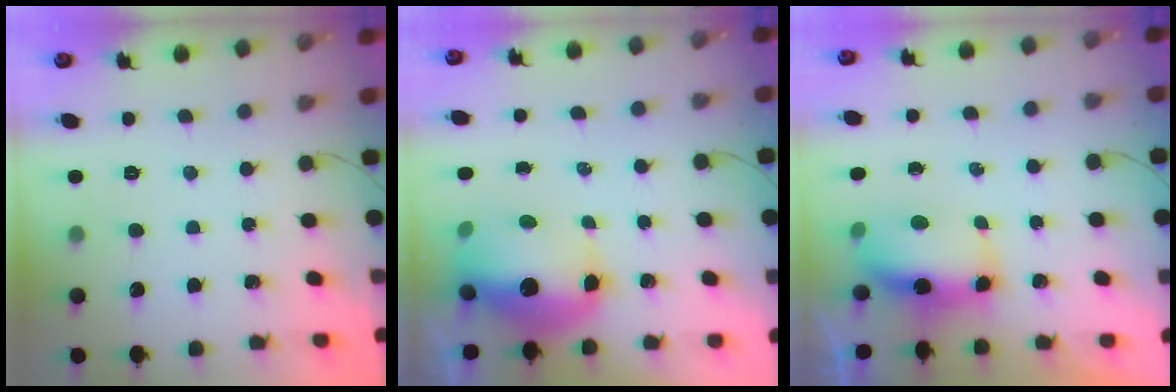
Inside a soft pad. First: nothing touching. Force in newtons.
{"total": 13.8, "press": 13.4, "slide": 3.2}
{"total": 14.3, "press": 9.5, "slide": 10.7}